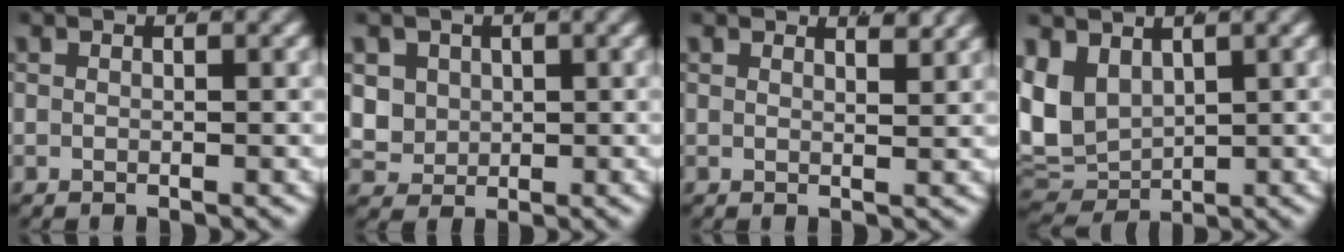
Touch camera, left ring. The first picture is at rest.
{"total": 6.6, "force": [0.3, 6.1, 2.5], "torque": [-0.079, -0.028, 0.015]}
{"total": 1.6, "force": [1.5, -0.2, 0.5], "torque": [0.000, -0.008, 0.025]}
{"total": 8.7, "force": [0.4, 7.5, 4.3], "torque": [-0.133, -0.038, 0.021]}